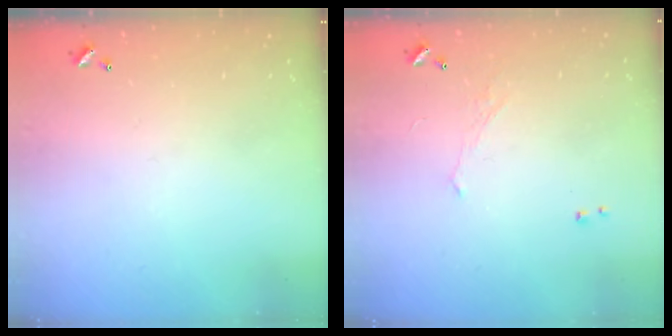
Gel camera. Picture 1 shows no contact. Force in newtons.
{"total": 0.9, "press": 0.7, "slide": 0.5}